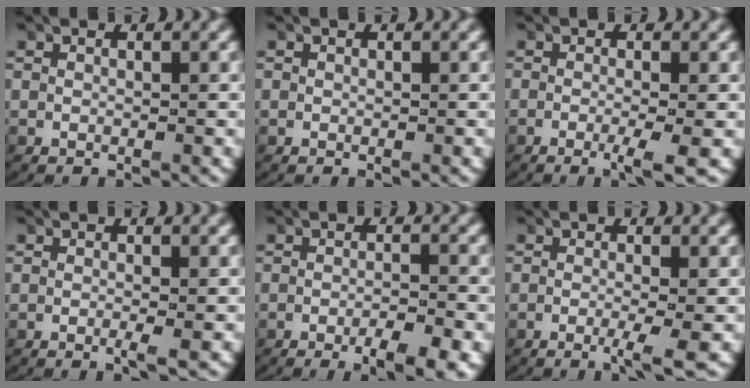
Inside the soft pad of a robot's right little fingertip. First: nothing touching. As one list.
[{"total": 0.0}, {"total": 2.7, "force": [-1.3, 0.1, 2.3], "torque": [-0.034, -0.003, -0.027]}, {"total": 1.0, "force": [-0.3, 0.0, 1.0], "torque": [-0.014, 0.001, -0.011]}, {"total": 3.7, "force": [-2.2, 0.8, 2.9], "torque": [-0.038, 0.001, -0.041]}, {"total": 2.5, "force": [-1.1, 0.0, 2.2], "torque": [-0.031, -0.003, -0.025]}]